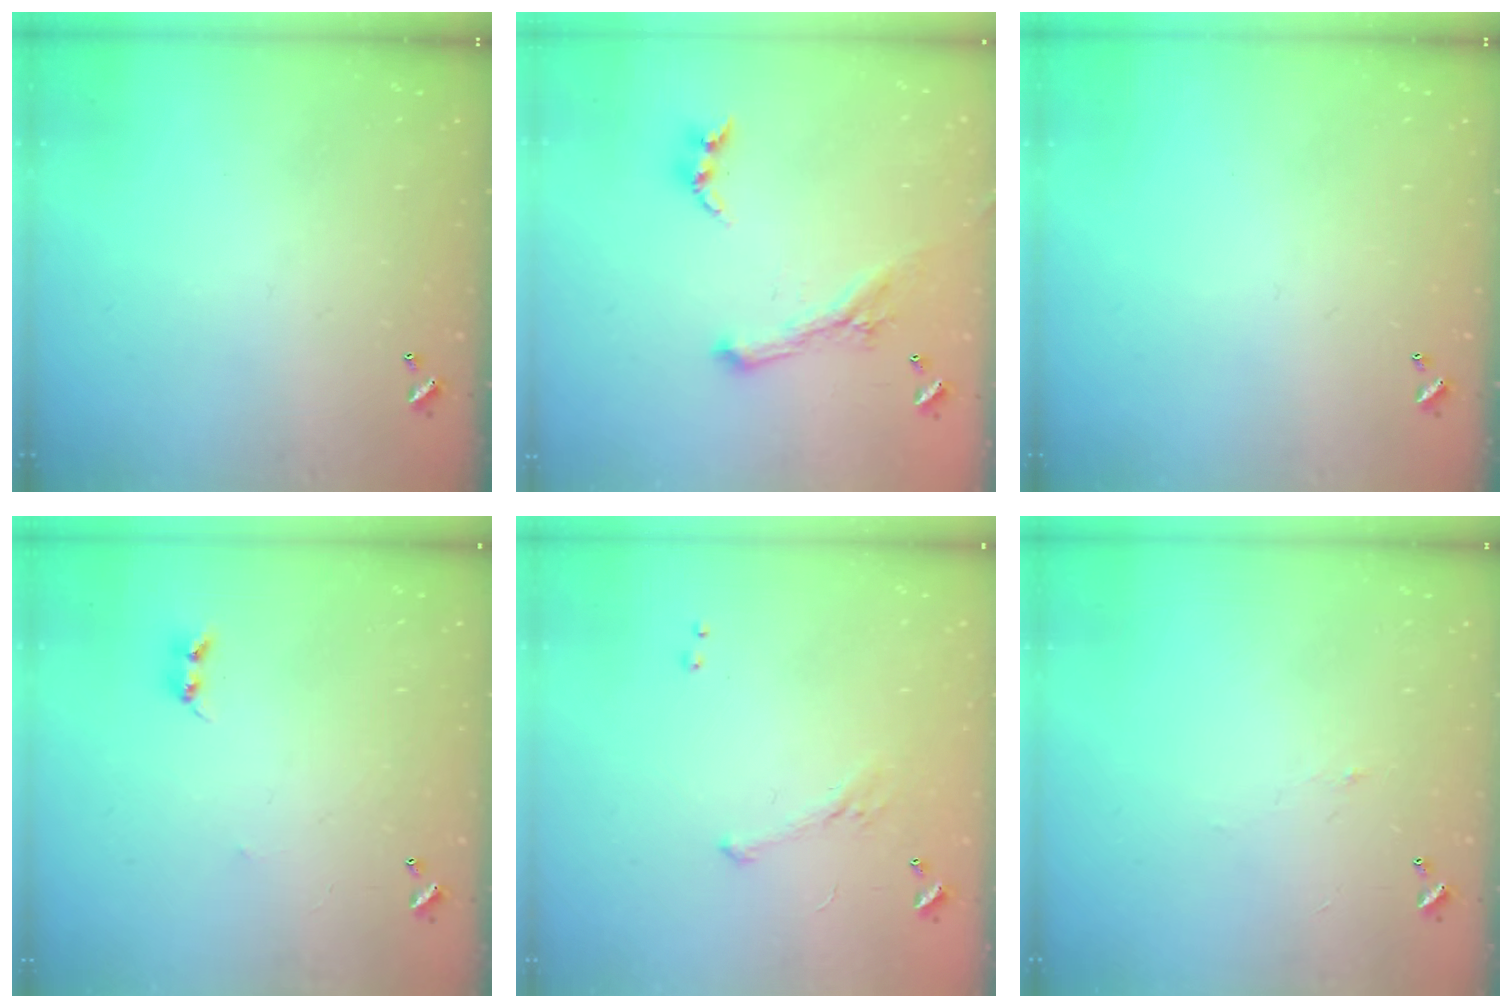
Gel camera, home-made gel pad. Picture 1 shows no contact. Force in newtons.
{"total": 1.8, "press": 1.7, "slide": 0.4}
{"total": 0.0}
{"total": 2.2, "press": 2.2, "slide": 0.4}
{"total": 4.0, "press": 3.9, "slide": 1.0}
{"total": 0.8, "press": 0.6, "slide": 0.6}